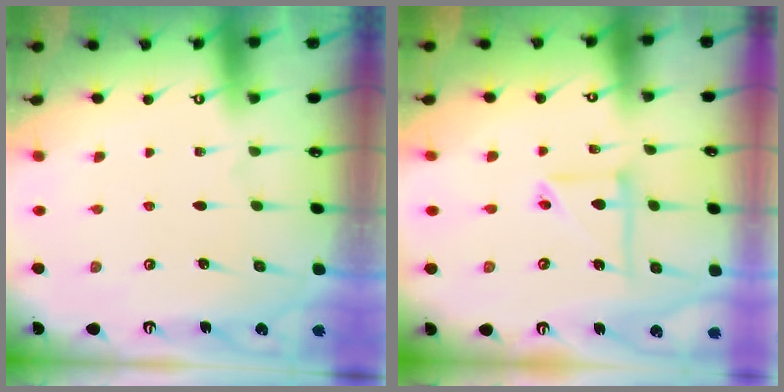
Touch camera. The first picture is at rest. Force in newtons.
{"total": 8.0, "press": 8.0, "slide": 0.4}